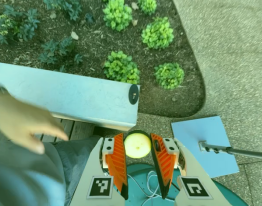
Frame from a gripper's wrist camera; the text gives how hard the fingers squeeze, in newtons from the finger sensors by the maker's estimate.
{"total": 10.2, "left": 11.2, "right": 9.3}